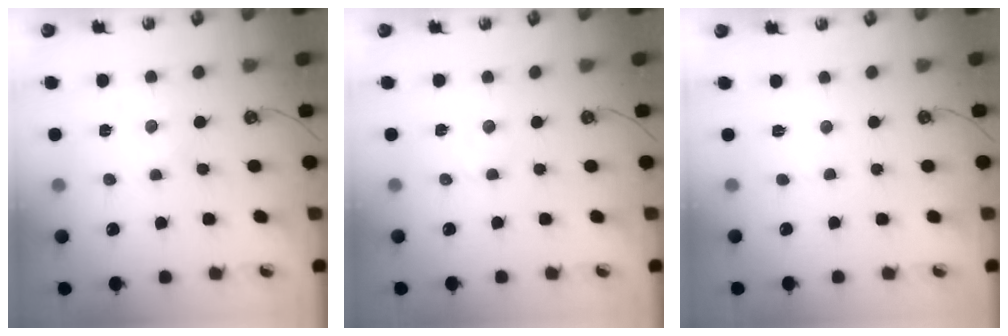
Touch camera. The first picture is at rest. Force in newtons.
{"total": 2.7, "press": 2.7, "slide": 0.4}
{"total": 2.6, "press": 2.6, "slide": 0.4}